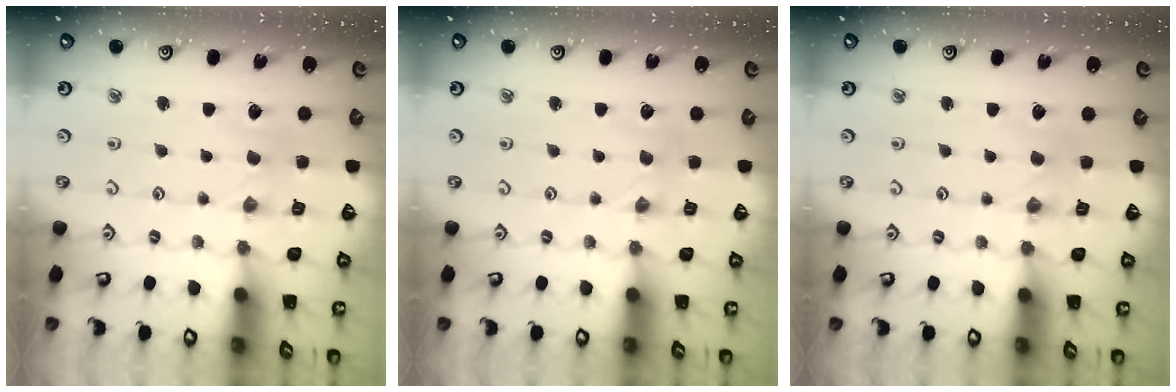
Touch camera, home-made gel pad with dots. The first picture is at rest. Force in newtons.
{"total": 0.0}
{"total": 0.0}